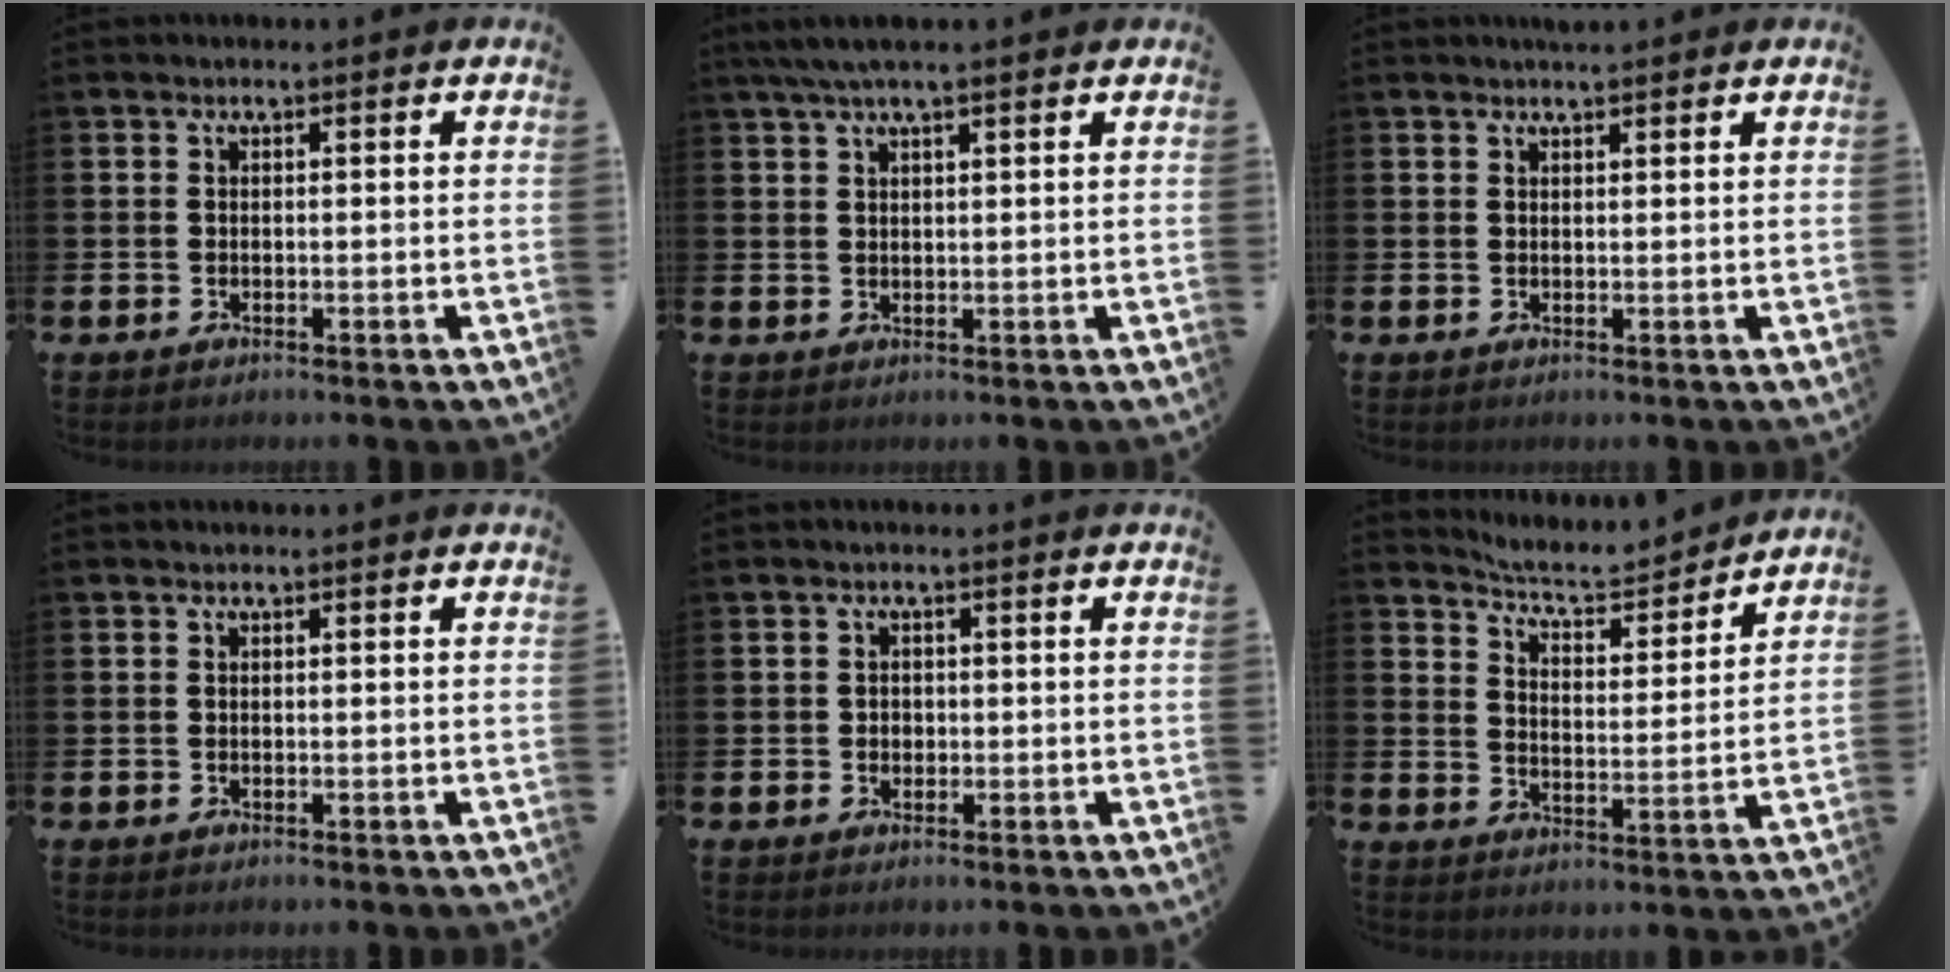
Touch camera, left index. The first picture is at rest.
{"total": 3.5, "force": [2.8, 0.4, 2.2], "torque": [-0.052, 0.004, 0.051]}
{"total": 1.5, "force": [1.5, 0.1, 0.3], "torque": [0.003, -0.005, 0.025]}
{"total": 0.0}
{"total": 1.2, "force": [0.0, 1.1, 0.4], "torque": [0.003, 0.004, -0.005]}
{"total": 6.1, "force": [5.9, 0.8, 1.0], "torque": [-0.043, -0.049, 0.099]}